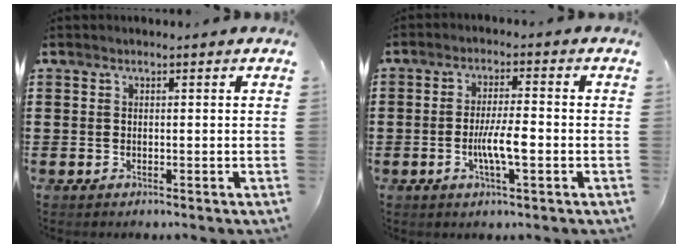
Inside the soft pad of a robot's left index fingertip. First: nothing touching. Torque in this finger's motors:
{"motor_torque": [0.55, 0.23, 0.41, 0.09]}